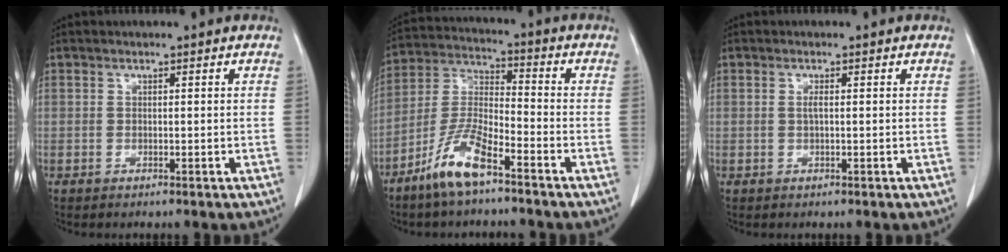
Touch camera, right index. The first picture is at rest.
{"total": 9.6, "force": [-6.3, 1.8, 7.0], "torque": [-0.155, -0.011, -0.129]}
{"total": 0.9, "force": [0.1, 0.1, 0.9], "torque": [-0.021, 0.000, 0.002]}